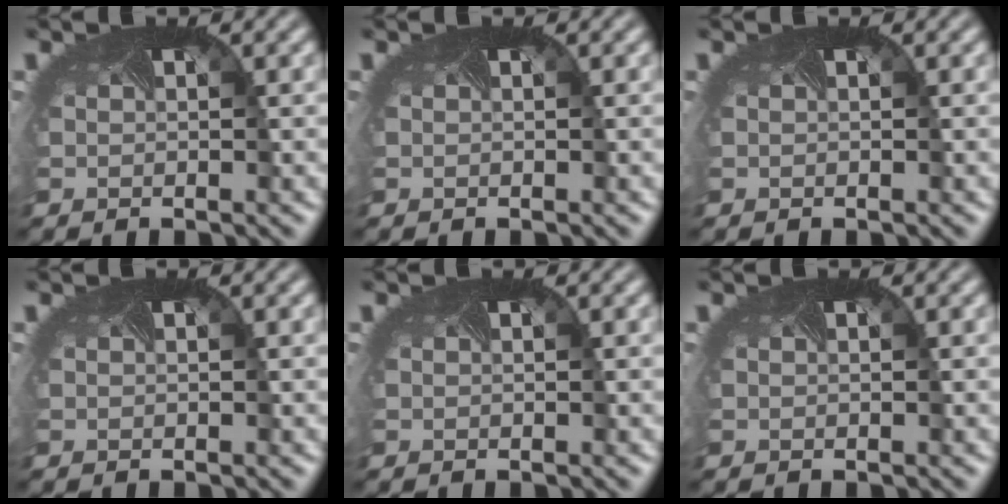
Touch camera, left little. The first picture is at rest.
{"total": 0.0}
{"total": 0.0}
{"total": 0.0}
{"total": 0.0}
{"total": 0.0}